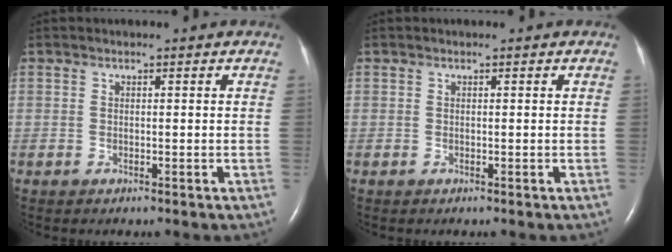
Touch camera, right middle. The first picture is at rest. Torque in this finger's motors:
{"motor_torque": [0.00, 0.00, 0.00, 0.00]}